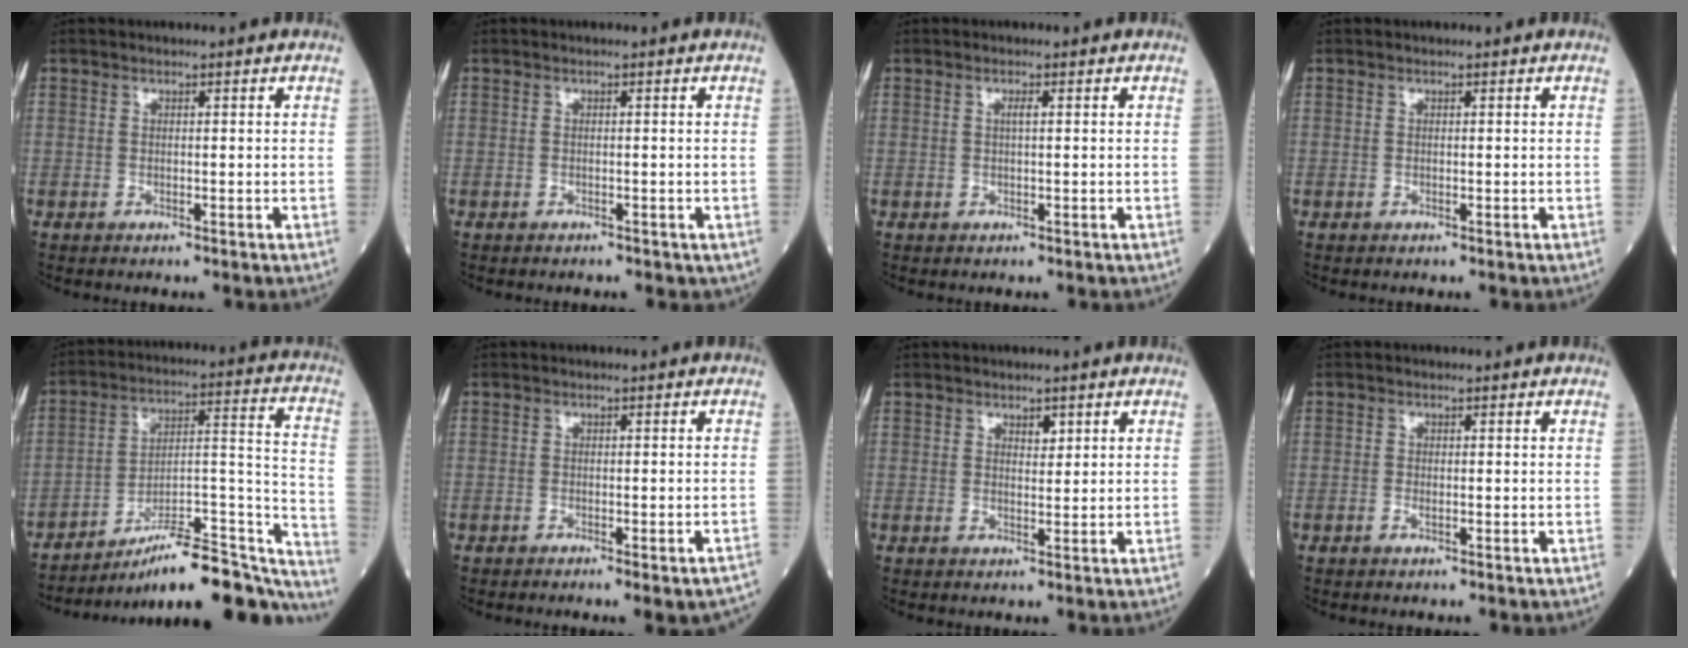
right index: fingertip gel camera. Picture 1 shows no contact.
{"total": 1.5, "force": [-1.1, 0.8, 0.6], "torque": [-0.010, 0.000, -0.009]}
{"total": 0.9, "force": [0.2, 0.0, 0.8], "torque": [-0.017, 0.002, 0.001]}
{"total": 0.0}
{"total": 24.3, "force": [-20.6, 4.1, 12.2], "torque": [-0.094, 0.040, -0.299]}
{"total": 5.0, "force": [-4.1, 0.8, 2.7], "torque": [-0.018, 0.003, -0.051]}
{"total": 1.6, "force": [1.2, 0.7, 0.9], "torque": [-0.009, 0.003, 0.021]}
{"total": 0.7, "force": [-0.4, 0.3, 0.5], "torque": [-0.011, 0.001, -0.007]}